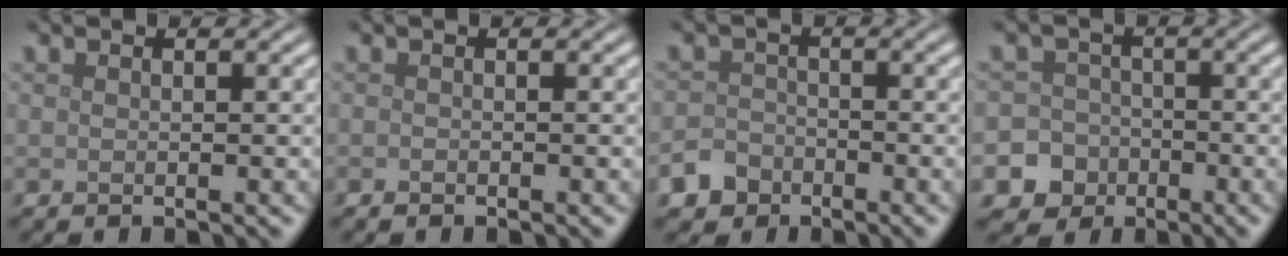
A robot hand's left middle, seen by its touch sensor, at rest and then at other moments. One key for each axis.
{"total": 0.0}
{"total": 3.3, "fx": -2.3, "fy": 2.3, "fz": 0.5, "tx": 0.005, "ty": -0.001, "tz": -0.044}
{"total": 6.9, "fx": -3.6, "fy": 5.8, "fz": 0.8, "tx": 0.004, "ty": -0.018, "tz": -0.078}